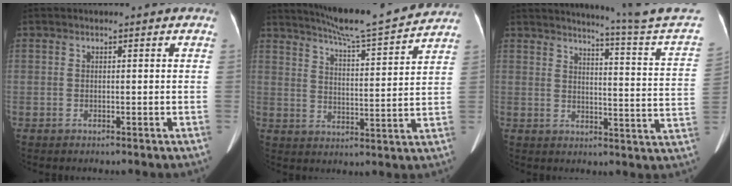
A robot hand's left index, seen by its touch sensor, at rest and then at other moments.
{"total": 14.7, "force": [13.6, -0.6, 5.5], "torque": [-0.098, -0.005, 0.196]}
{"total": 15.6, "force": [14.4, -3.5, 4.9], "torque": [-0.085, -0.099, 0.170]}